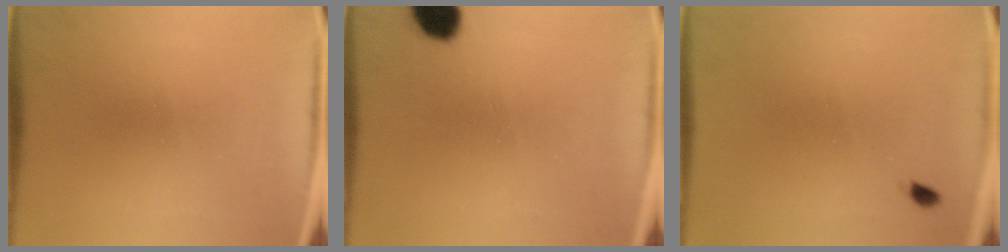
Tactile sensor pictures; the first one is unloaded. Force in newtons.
{"total": 6.4}
{"total": 0.7}